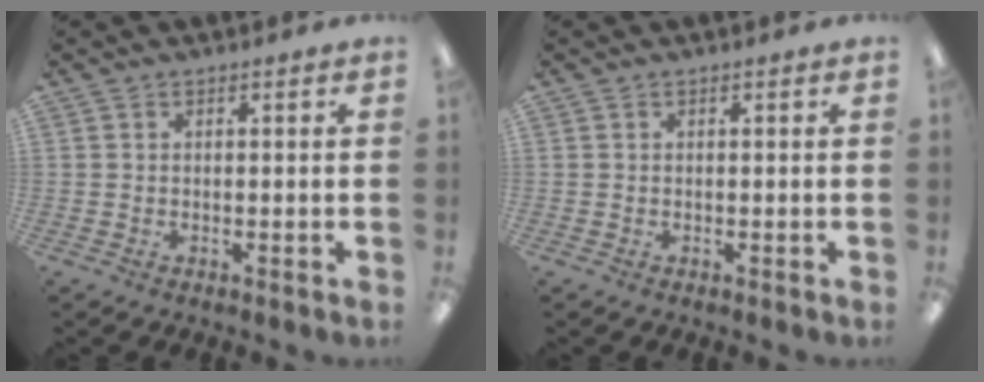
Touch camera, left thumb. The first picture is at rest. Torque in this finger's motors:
{"motor_torque": [-0.18, -0.18, 0.13, -0.07, 0.00]}